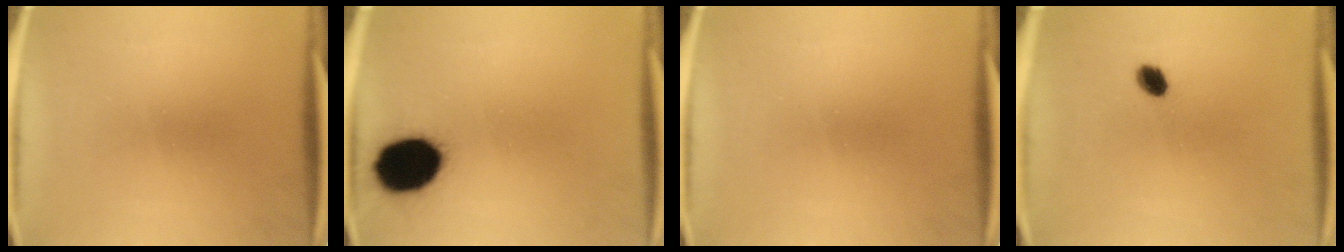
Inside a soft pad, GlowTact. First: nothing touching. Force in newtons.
{"total": 16.1}
{"total": 0.0}
{"total": 2.9}